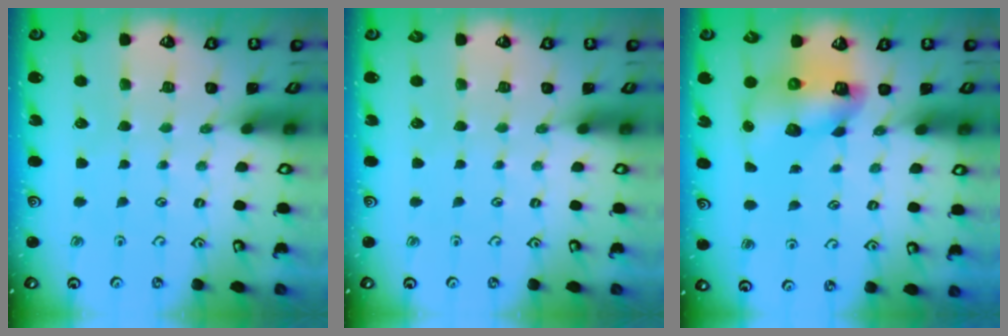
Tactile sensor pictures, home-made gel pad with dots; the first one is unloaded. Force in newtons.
{"total": 0.0}
{"total": 10.0, "press": 9.9, "slide": 1.3}